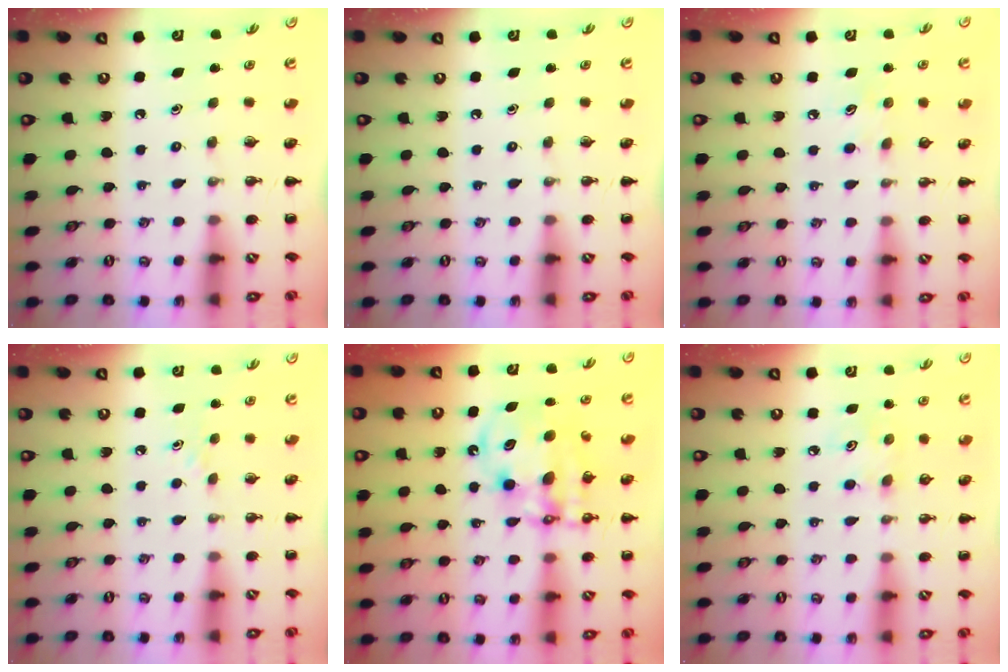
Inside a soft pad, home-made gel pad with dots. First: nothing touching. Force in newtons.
{"total": 0.0}
{"total": 4.3, "press": 4.2, "slide": 1.1}
{"total": 3.0, "press": 2.7, "slide": 1.2}
{"total": 13.3, "press": 12.7, "slide": 3.9}
{"total": 3.9, "press": 3.8, "slide": 0.8}